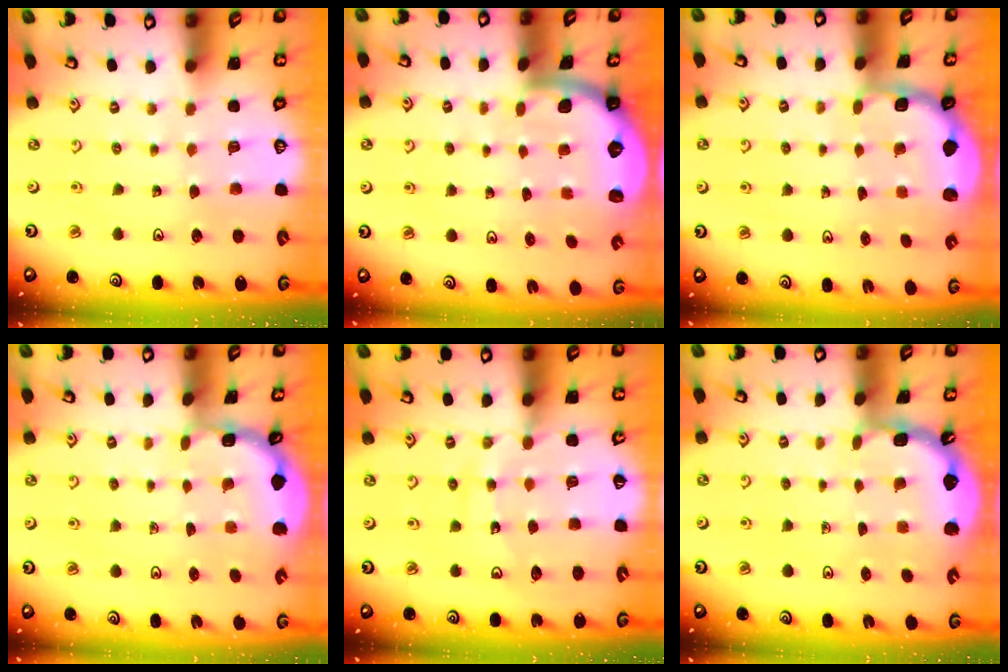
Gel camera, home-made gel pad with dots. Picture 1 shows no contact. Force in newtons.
{"total": 1.6, "press": 1.6, "slide": 0.1}
{"total": 2.3, "press": 2.2, "slide": 0.6}
{"total": 2.1, "press": 2.1, "slide": 0.2}
{"total": 11.5, "press": 11.4, "slide": 1.2}
{"total": 2.0, "press": 2.0, "slide": 0.2}